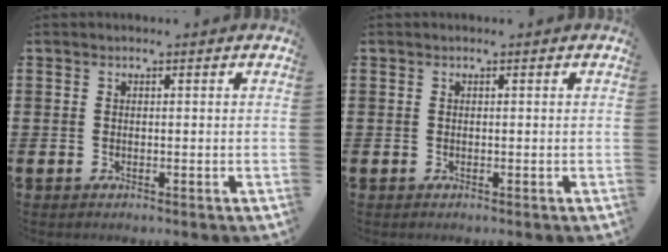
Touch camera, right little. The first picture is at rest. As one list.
[{"total": 0.0}]